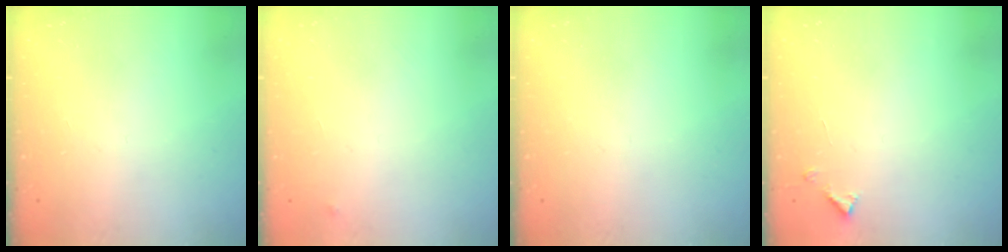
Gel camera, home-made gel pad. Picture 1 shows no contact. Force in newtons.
{"total": 2.5, "press": 2.4, "slide": 0.4}
{"total": 0.0}
{"total": 4.3, "press": 4.2, "slide": 0.3}